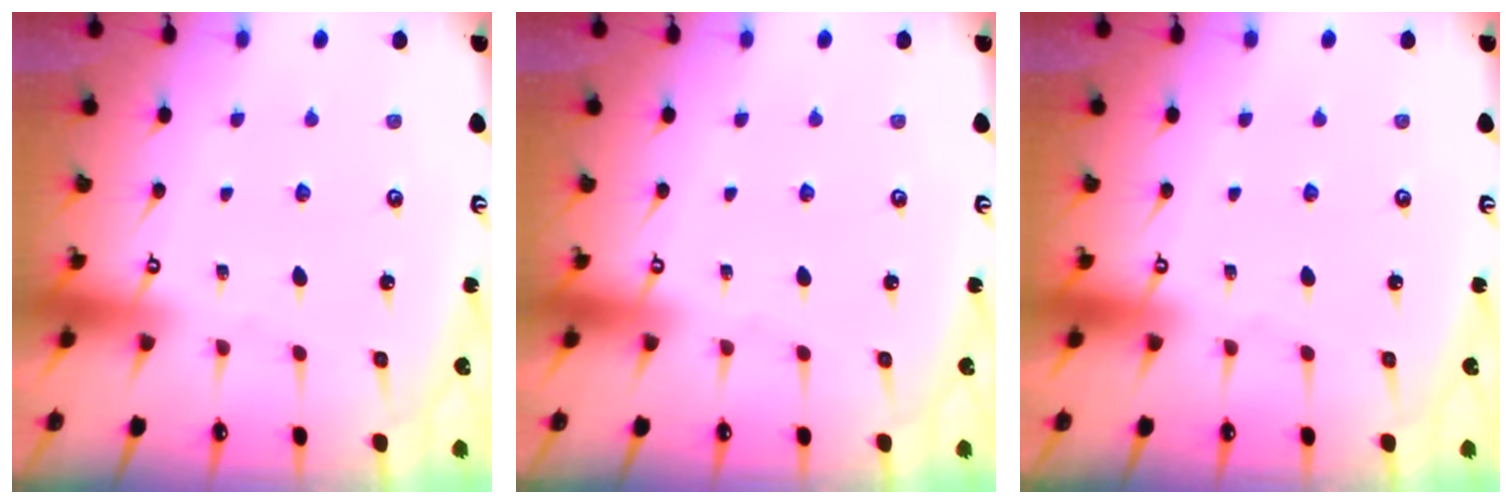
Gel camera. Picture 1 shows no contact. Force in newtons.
{"total": 0.0}
{"total": 0.0}